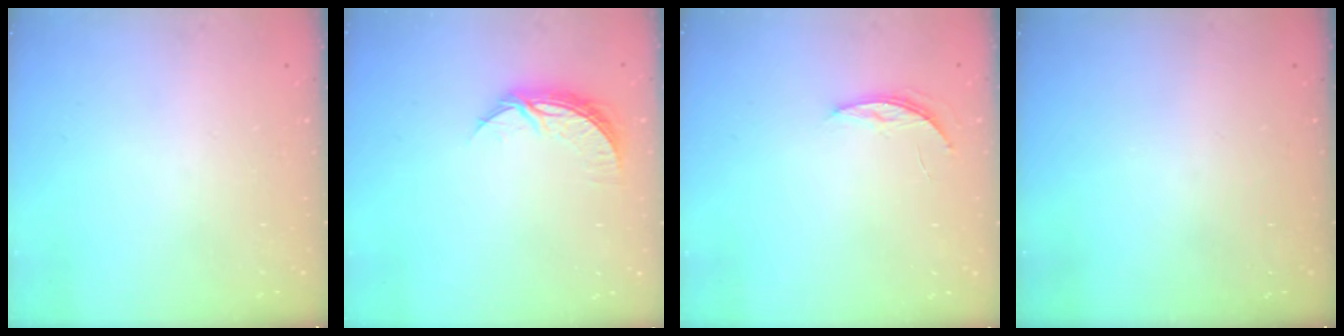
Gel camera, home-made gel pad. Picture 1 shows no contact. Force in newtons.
{"total": 6.8, "press": 6.8, "slide": 0.3}
{"total": 3.9, "press": 3.9, "slide": 0.4}
{"total": 0.0}